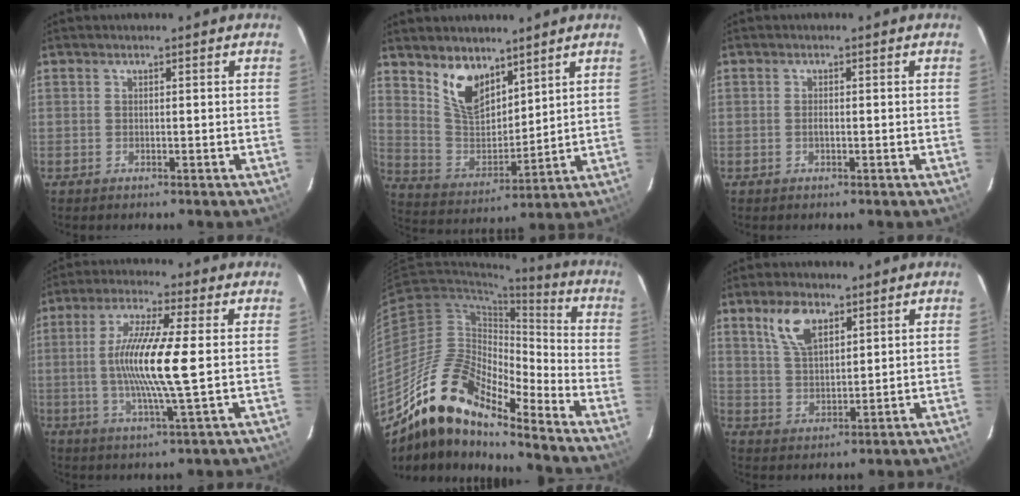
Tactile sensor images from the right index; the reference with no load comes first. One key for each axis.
{"total": 10.8, "fx": 7.5, "fy": 5.4, "fz": 5.7, "tx": -0.107, "ty": 0.000, "tz": 0.155}
{"total": 0.8, "fx": -0.2, "fy": 0.4, "fz": 0.7, "tx": -0.013, "ty": -0.001, "tz": -0.005}
{"total": 12.6, "fx": 0.0, "fy": 0.5, "fz": 12.5, "tx": -0.239, "ty": -0.006, "tz": -0.003}
{"total": 16.9, "fx": -13.6, "fy": 4.3, "fz": 9.2, "tx": -0.152, "ty": -0.006, "tz": -0.265}
{"total": 7.9, "fx": 4.6, "fy": 3.8, "fz": 5.1, "tx": -0.100, "ty": 0.012, "tz": 0.093}